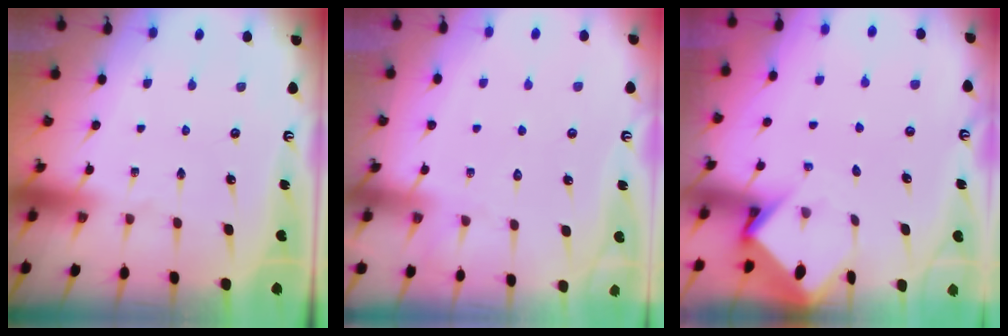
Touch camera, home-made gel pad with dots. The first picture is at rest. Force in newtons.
{"total": 5.5, "press": 5.5, "slide": 0.7}
{"total": 3.7, "press": 3.7, "slide": 0.2}